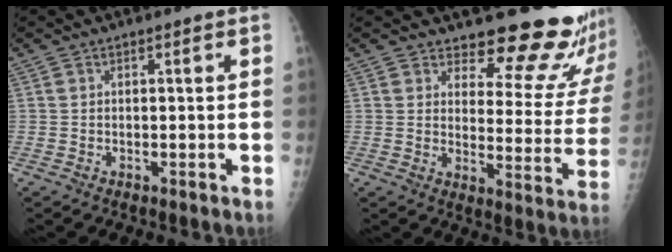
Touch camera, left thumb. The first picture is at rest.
{"total": 15.7, "force": [14.9, 3.7, 3.5], "torque": [0.005, -0.158, 0.170]}